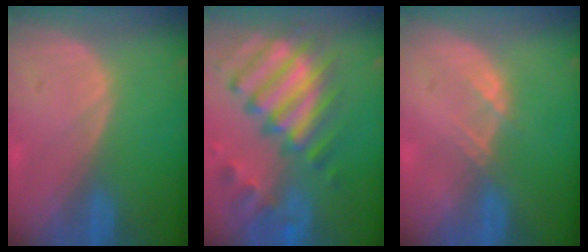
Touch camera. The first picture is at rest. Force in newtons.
{"total": 12.4, "press": 10.7, "slide": 6.2}
{"total": 1.5, "press": 1.4, "slide": 0.2}